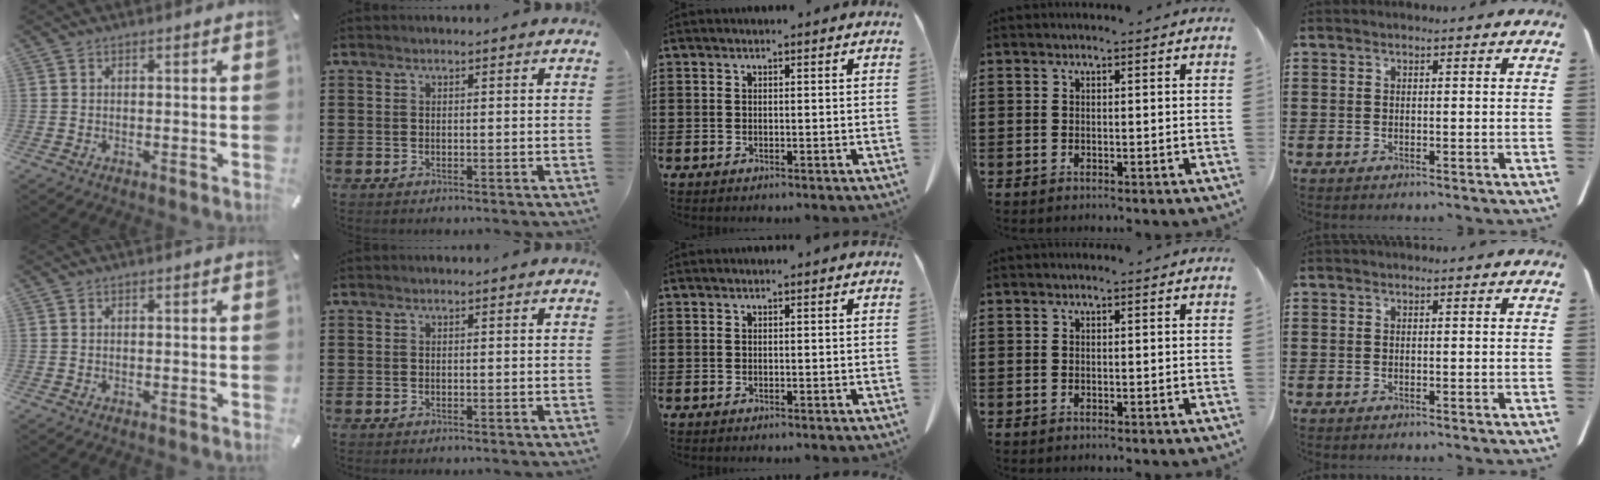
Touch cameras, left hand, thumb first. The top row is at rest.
{}